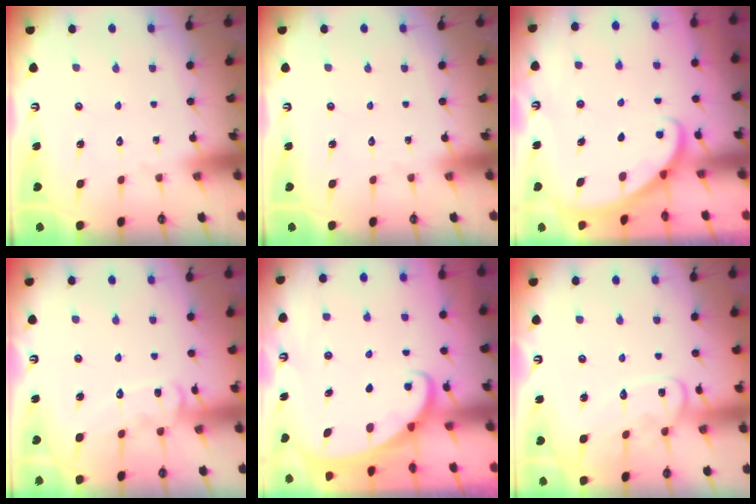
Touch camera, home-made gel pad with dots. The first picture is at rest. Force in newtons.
{"total": 0.0}
{"total": 2.1, "press": 2.1, "slide": 0.1}
{"total": 10.9, "press": 10.9, "slide": 0.8}
{"total": 1.7, "press": 1.7, "slide": 0.2}
{"total": 11.3, "press": 11.2, "slide": 0.4}